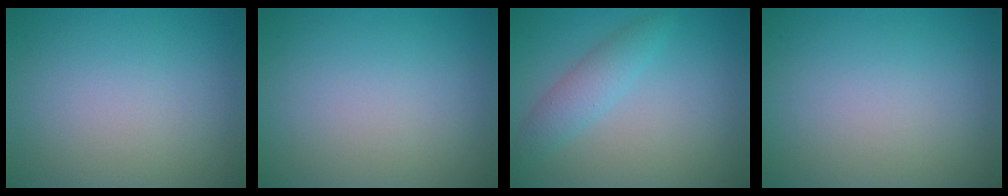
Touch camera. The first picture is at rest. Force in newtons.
{"total": 0.0}
{"total": 2.6, "press": 2.6, "slide": 0.0}
{"total": 0.0}